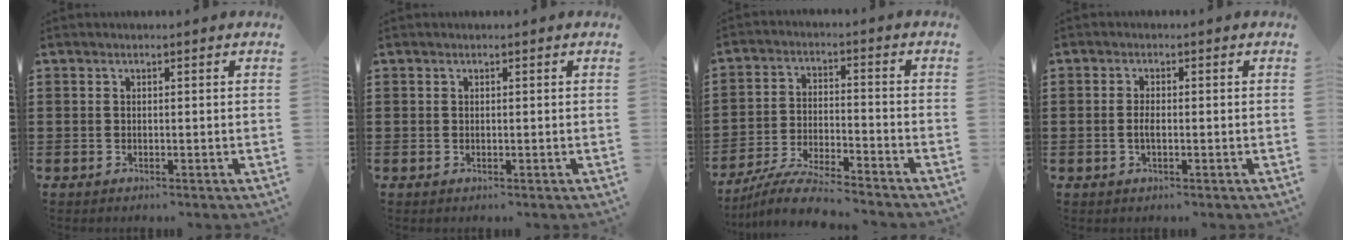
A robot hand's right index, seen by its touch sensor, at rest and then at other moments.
{"total": 0.0}
{"total": 6.7, "force": [-6.3, 0.1, 2.0], "torque": [-0.048, 0.000, -0.125]}
{"total": 1.9, "force": [-0.3, 0.7, 1.8], "torque": [-0.034, 0.001, -0.007]}